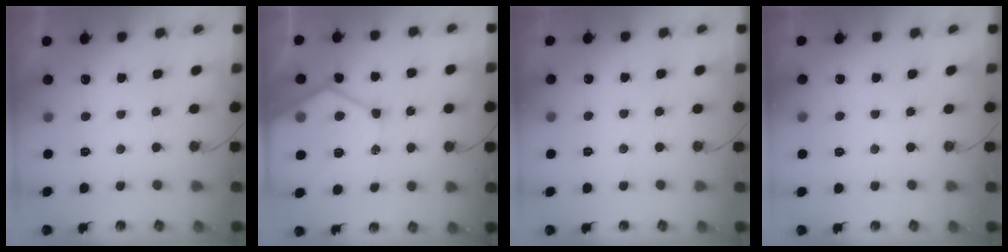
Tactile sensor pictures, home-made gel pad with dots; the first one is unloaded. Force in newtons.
{"total": 19.5, "press": 19.4, "slide": 1.8}
{"total": 4.6, "press": 4.6, "slide": 0.7}
{"total": 1.9, "press": 1.9, "slide": 0.3}